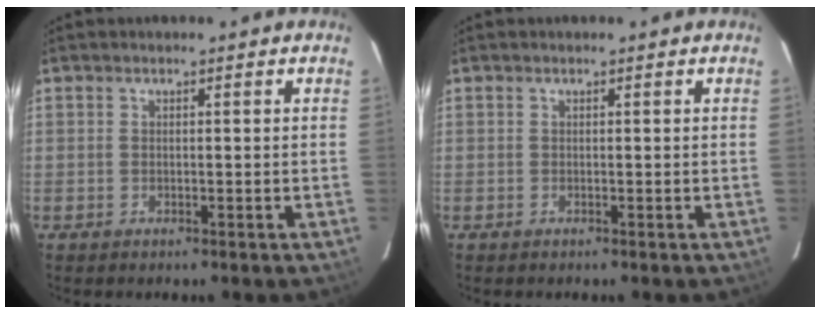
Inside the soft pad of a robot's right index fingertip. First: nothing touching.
{"total": 0.0}